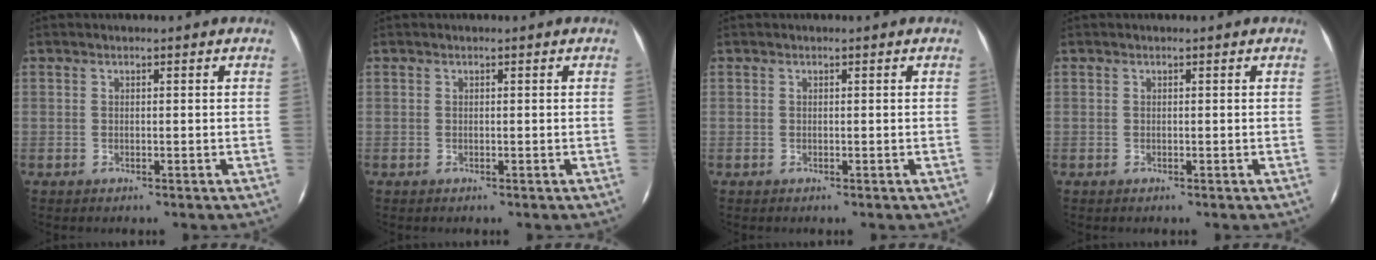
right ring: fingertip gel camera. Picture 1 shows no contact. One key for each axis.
{"total": 0.0}
{"total": 0.0}
{"total": 0.0}